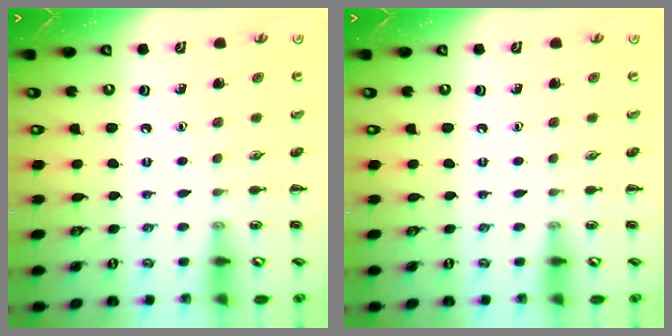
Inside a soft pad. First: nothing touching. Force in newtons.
{"total": 0.0}